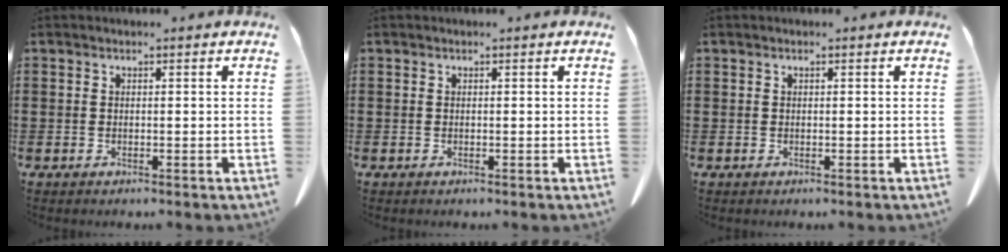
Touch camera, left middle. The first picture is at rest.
{"total": 0.0}
{"total": 0.0}